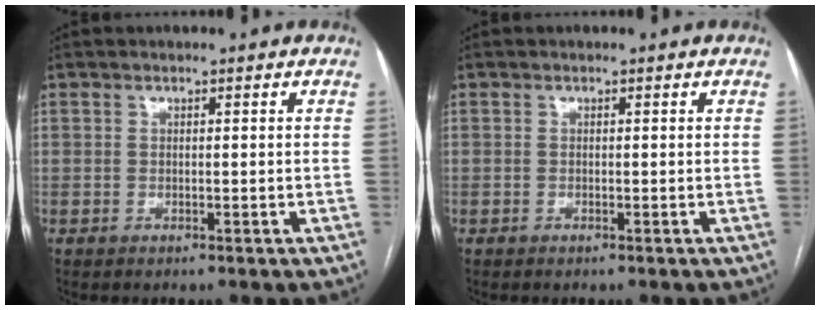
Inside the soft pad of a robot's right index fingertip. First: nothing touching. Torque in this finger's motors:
{"motor_torque": [-0.04, 0.05, 0.00, 0.00]}